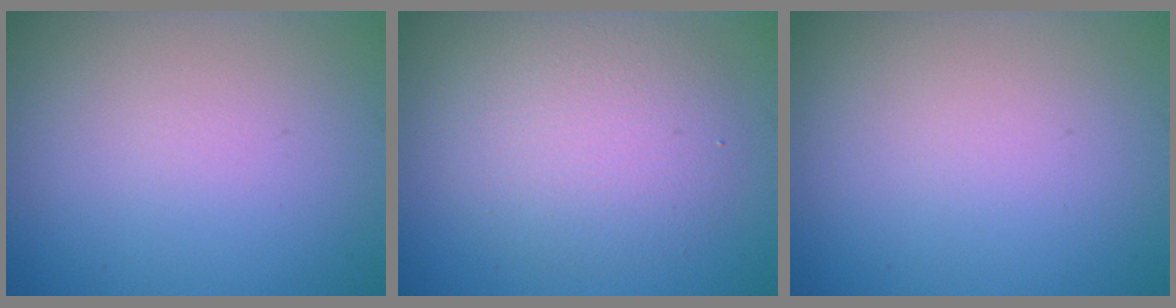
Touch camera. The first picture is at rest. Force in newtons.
{"total": 4.7, "press": 4.7, "slide": 0.3}
{"total": 0.0}